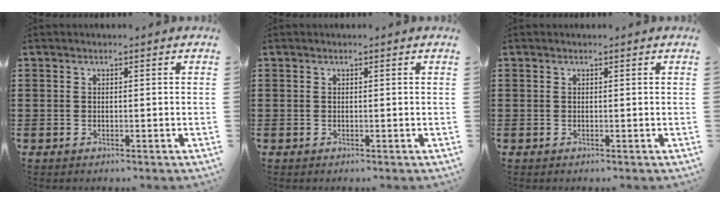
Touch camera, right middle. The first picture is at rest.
{"total": 0.0}
{"total": 0.0}